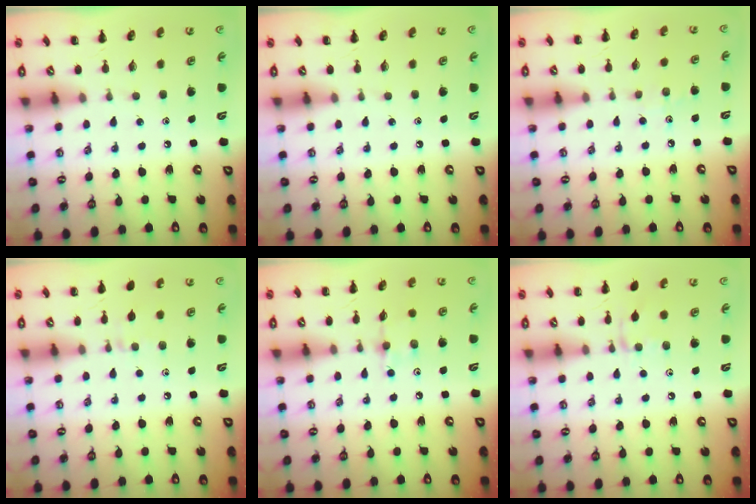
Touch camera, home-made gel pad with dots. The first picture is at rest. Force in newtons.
{"total": 0.0}
{"total": 3.5, "press": 3.3, "slide": 1.3}
{"total": 5.7, "press": 5.4, "slide": 2.0}
{"total": 4.7, "press": 4.6, "slide": 1.2}
{"total": 5.7, "press": 5.7, "slide": 0.8}